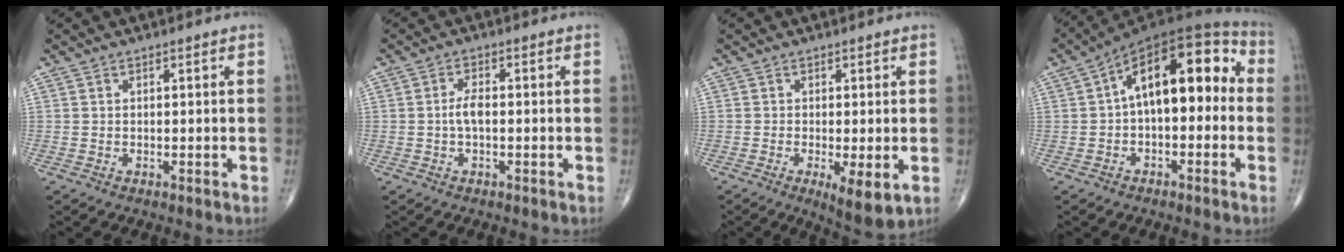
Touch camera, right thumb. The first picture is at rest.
{"total": 2.9, "force": [-0.3, 1.2, 2.6], "torque": [-0.055, 0.006, -0.007]}
{"total": 6.3, "force": [-1.7, 1.9, 5.8], "torque": [-0.093, -0.020, -0.023]}
{"total": 17.0, "force": [1.3, 8.7, 14.5], "torque": [-0.187, 0.048, 0.008]}